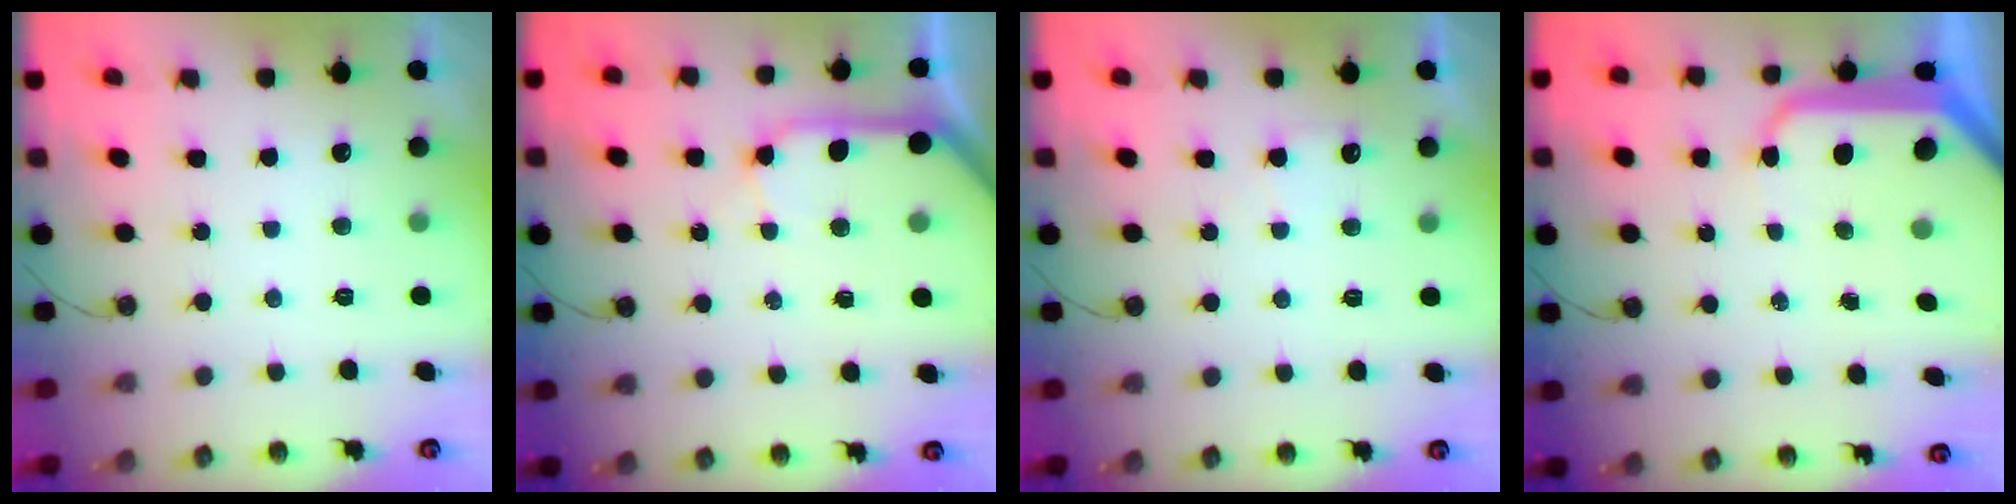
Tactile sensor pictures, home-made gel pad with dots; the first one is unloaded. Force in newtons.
{"total": 10.8, "press": 10.7, "slide": 1.4}
{"total": 4.0, "press": 3.9, "slide": 0.7}
{"total": 13.8, "press": 13.7, "slide": 1.6}